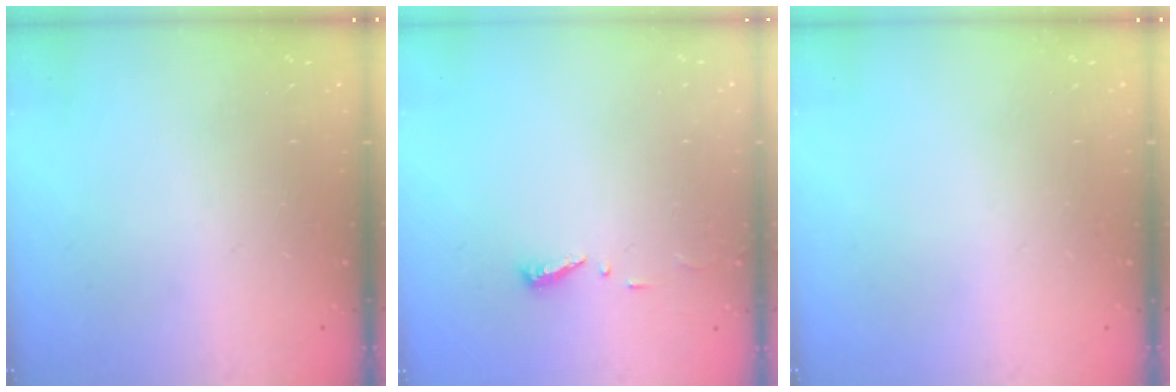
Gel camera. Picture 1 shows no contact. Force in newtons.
{"total": 3.7, "press": 3.7, "slide": 0.2}
{"total": 0.0}